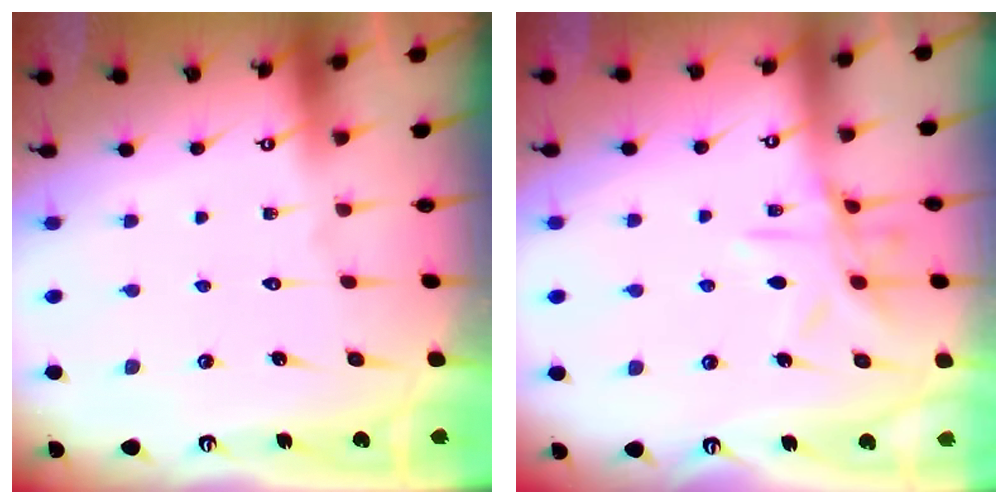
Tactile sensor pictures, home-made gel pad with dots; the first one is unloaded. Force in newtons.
{"total": 10.8, "press": 10.8, "slide": 0.8}